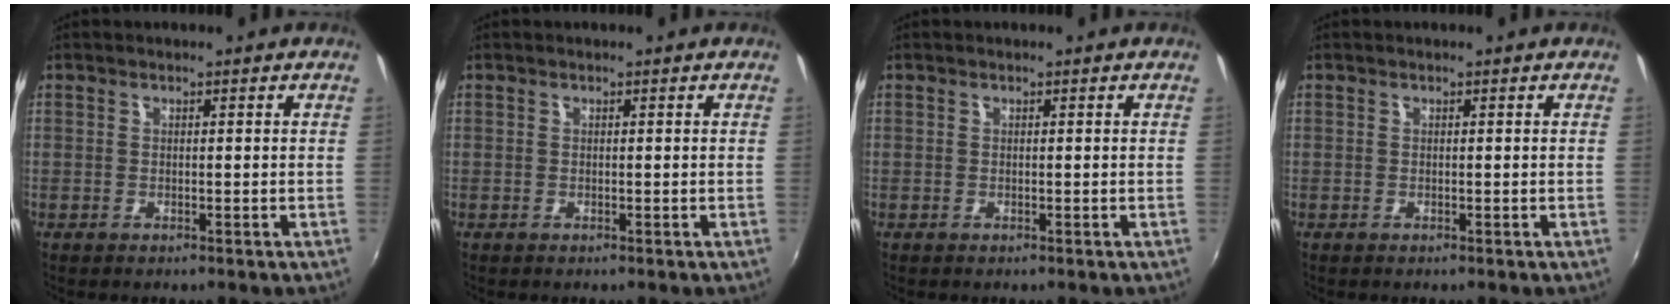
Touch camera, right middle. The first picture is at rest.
{"total": 0.0}
{"total": 0.0}
{"total": 0.0}